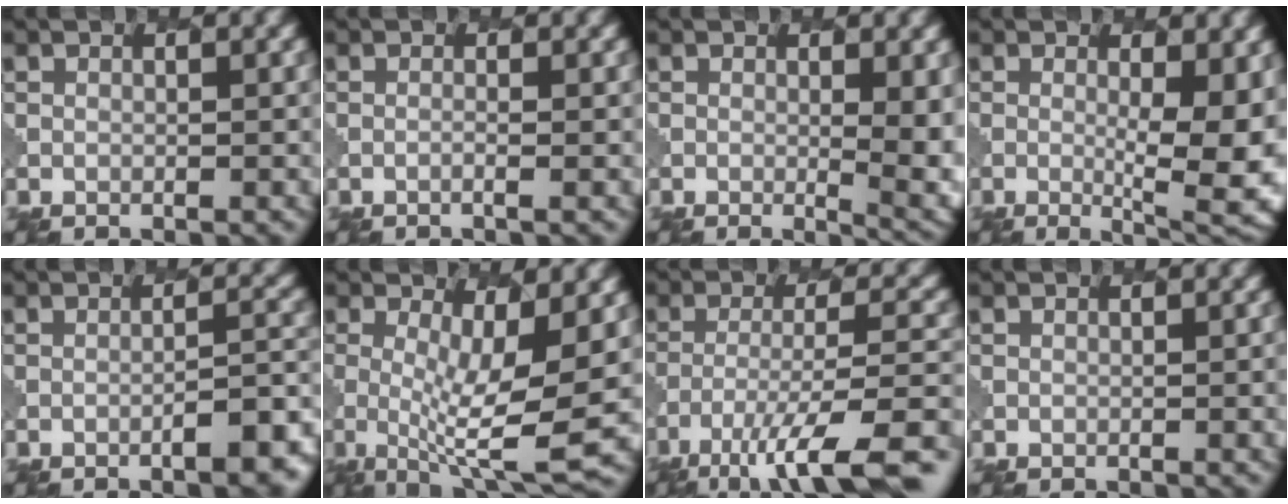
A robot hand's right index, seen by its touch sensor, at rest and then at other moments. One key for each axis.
{"total": 0.8, "fx": 0.0, "fy": 0.2, "fz": 0.8, "tx": -0.008, "ty": -0.002, "tz": -0.016}
{"total": 5.8, "fx": 0.3, "fy": 2.1, "fz": 5.4, "tx": -0.054, "ty": -0.008, "tz": 0.008}
{"total": 8.4, "fx": 0.0, "fy": 2.4, "fz": 8.0, "tx": -0.100, "ty": -0.012, "tz": 0.004}
{"total": 4.9, "fx": -2.8, "fy": 1.4, "fz": 3.8, "tx": -0.042, "ty": 0.010, "tz": -0.038}
{"total": 7.7, "fx": -0.1, "fy": 1.9, "fz": 7.5, "tx": -0.123, "ty": -0.011, "tz": -0.003}
{"total": 10.6, "fx": -6.6, "fy": 2.5, "fz": 7.9, "tx": -0.137, "ty": -0.003, "tz": -0.106}
{"total": 1.5, "fx": 0.0, "fy": 0.5, "fz": 1.4, "tx": -0.009, "ty": 0.003, "tz": 0.003}